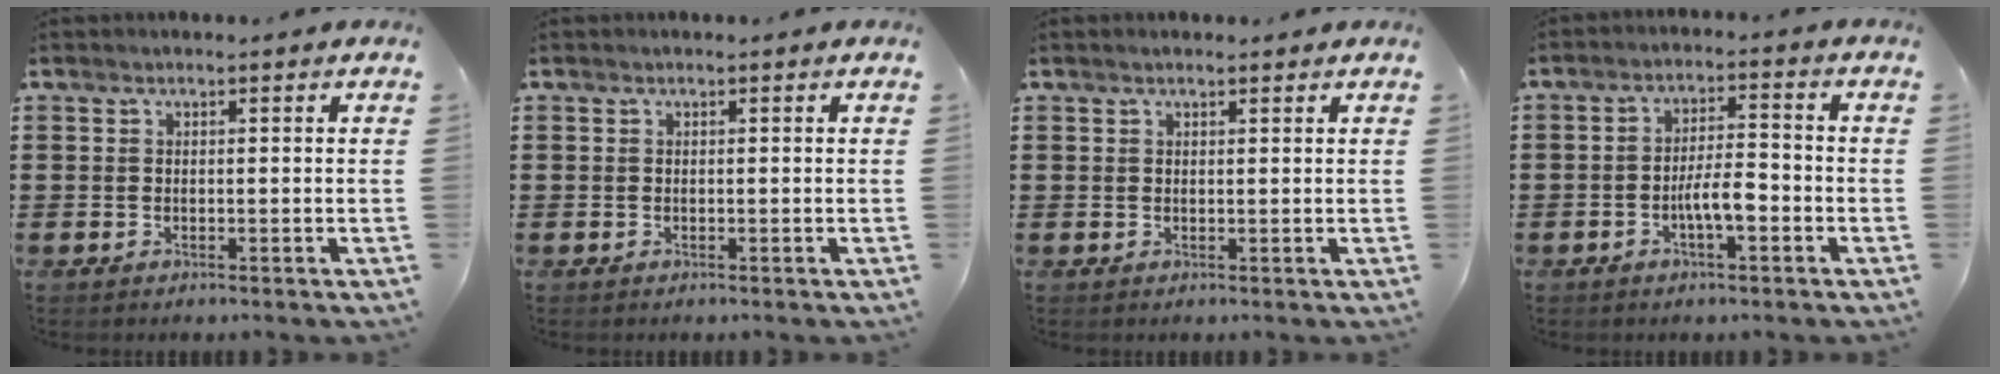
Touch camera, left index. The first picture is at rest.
{"total": 0.0}
{"total": 0.6, "force": [0.6, 0.1, 0.3], "torque": [-0.006, 0.002, 0.010]}
{"total": 5.3, "force": [-2.0, 1.6, 4.7], "torque": [-0.101, 0.004, -0.045]}